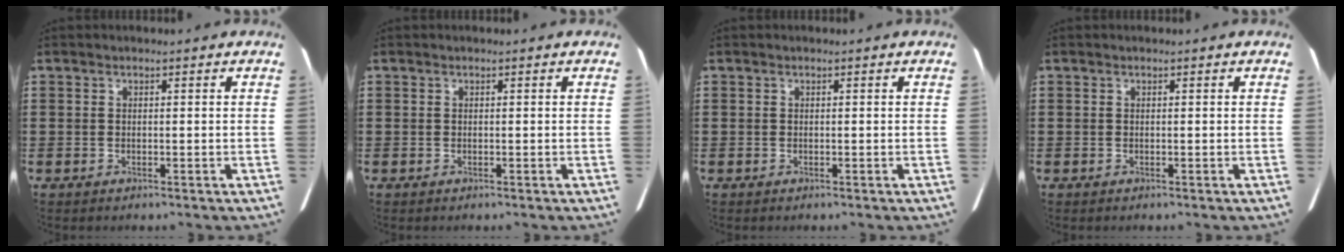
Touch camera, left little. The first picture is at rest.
{"total": 0.0}
{"total": 0.0}
{"total": 0.0}